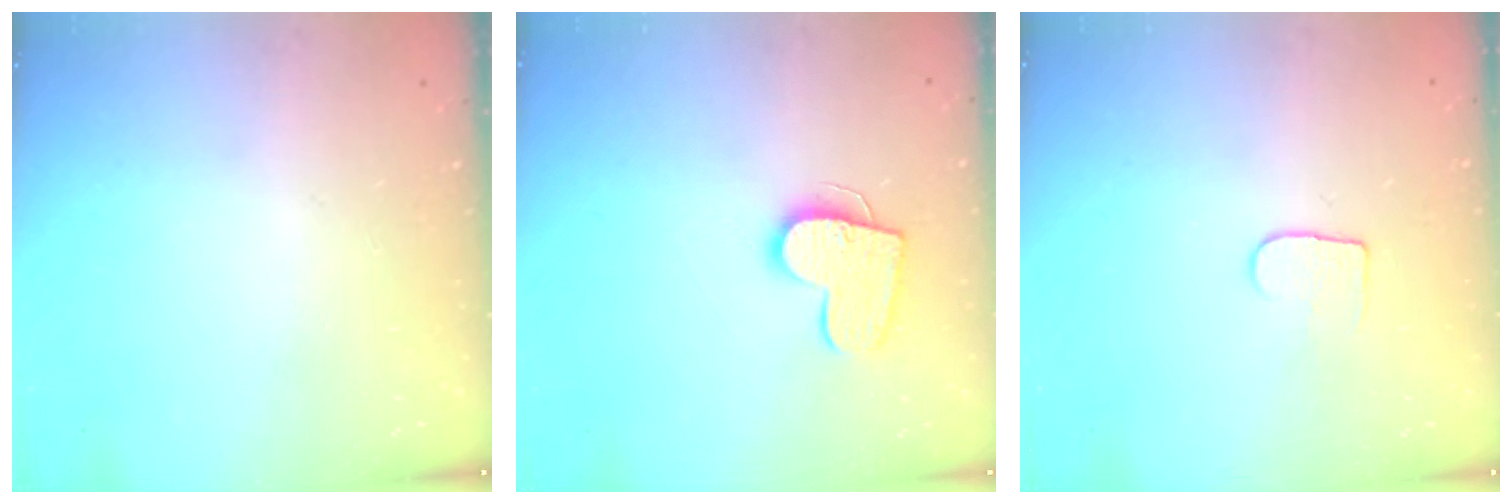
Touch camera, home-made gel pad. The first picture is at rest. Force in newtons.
{"total": 12.4, "press": 12.4, "slide": 0.7}
{"total": 4.3, "press": 4.3, "slide": 0.5}